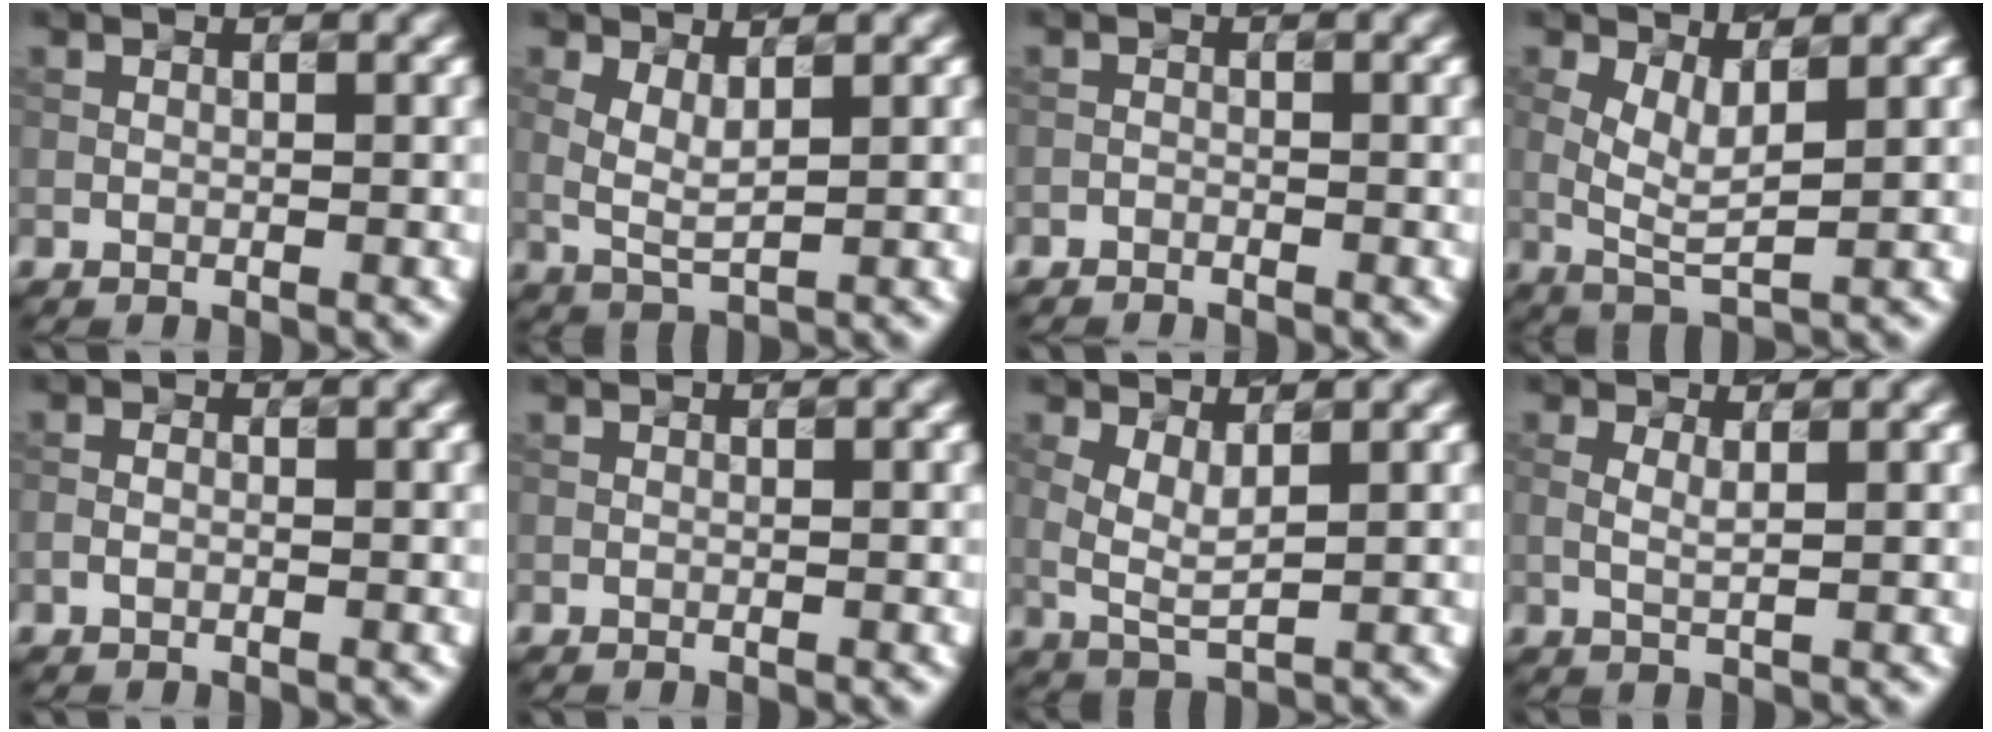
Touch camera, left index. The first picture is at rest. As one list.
[{"total": 2.5, "force": [1.0, 0.8, 2.2], "torque": [-0.049, -0.006, 0.022]}, {"total": 0.7, "force": [-0.7, 0.2, 0.0], "torque": [0.002, -0.001, -0.015]}, {"total": 3.8, "force": [1.0, 1.3, 3.4], "torque": [-0.072, -0.004, 0.021]}, {"total": 1.0, "force": [-0.5, 0.6, 0.7], "torque": [-0.015, 0.000, -0.012]}, {"total": 0.0}, {"total": 2.9, "force": [1.0, 1.0, 2.6], "torque": [-0.058, -0.006, 0.021]}, {"total": 1.6, "force": [0.5, 0.4, 1.4], "torque": [-0.026, 0.000, 0.006]}]